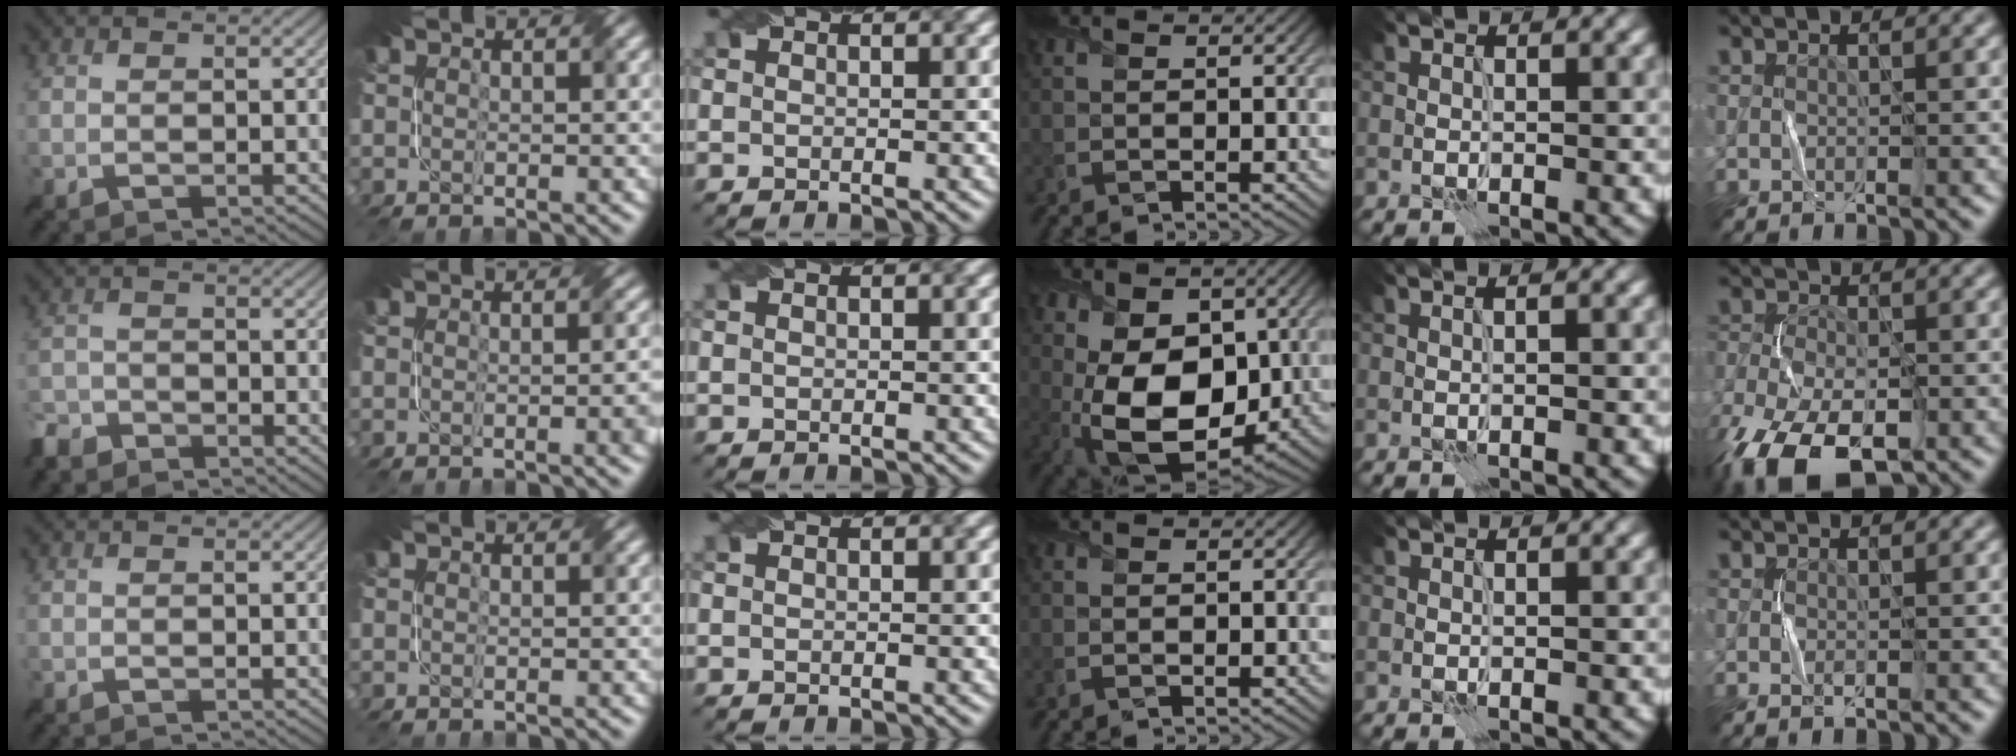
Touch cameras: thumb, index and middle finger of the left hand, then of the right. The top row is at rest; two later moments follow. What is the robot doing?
{"motion": "fold", "object": "bubble wrap"}